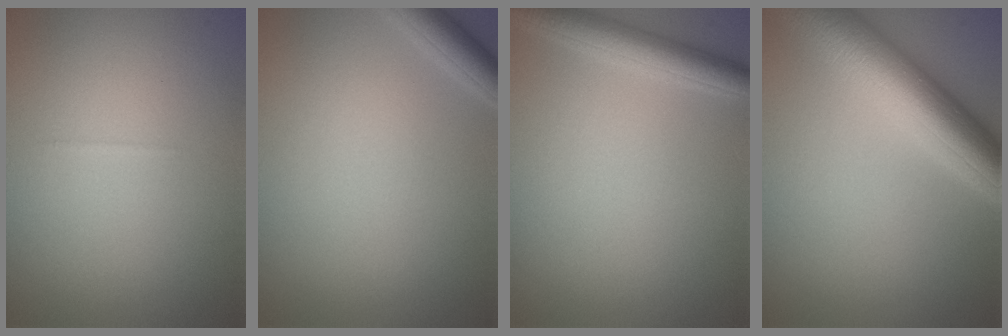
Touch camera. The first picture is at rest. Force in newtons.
{"total": 2.4, "press": 2.4, "slide": 0.2}
{"total": 3.6, "press": 3.6, "slide": 0.1}
{"total": 8.7, "press": 8.7, "slide": 0.1}